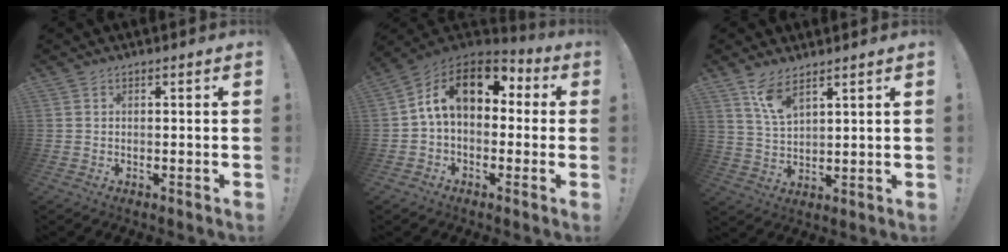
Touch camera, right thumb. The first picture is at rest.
{"total": 15.6, "force": [4.5, 9.5, 11.6], "torque": [-0.187, -0.002, 0.079]}
{"total": 7.5, "force": [5.3, 2.6, 4.6], "torque": [-0.082, -0.029, 0.096]}